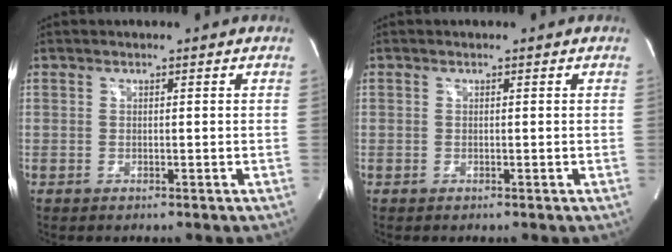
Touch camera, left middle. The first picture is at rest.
{"total": 0.0}